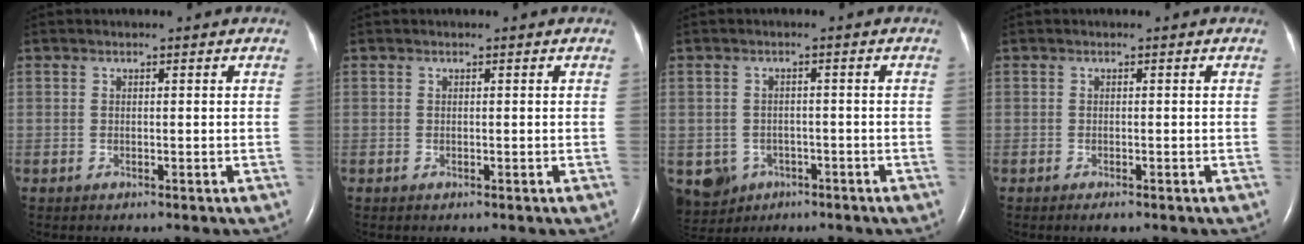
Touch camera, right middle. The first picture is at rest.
{"total": 0.0}
{"total": 6.2, "force": [-3.1, 5.1, 1.4], "torque": [-0.036, 0.003, -0.040]}
{"total": 0.9, "force": [-0.6, 0.2, 0.6], "torque": [-0.012, -0.002, -0.008]}